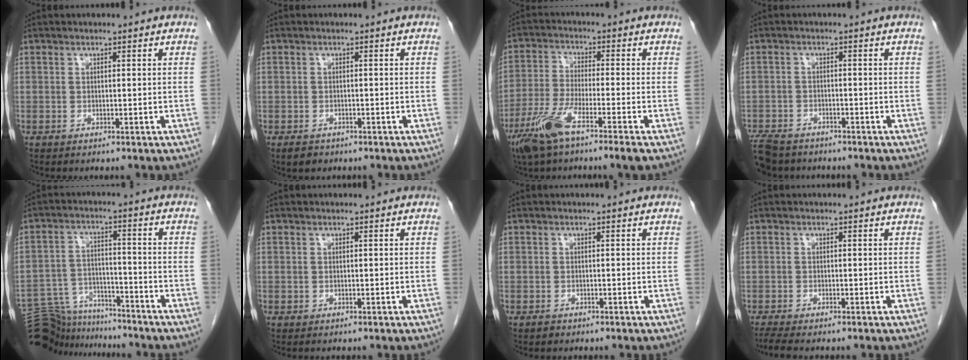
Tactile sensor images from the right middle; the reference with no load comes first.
{"total": 1.9, "force": [-1.4, 1.2, 0.5], "torque": [-0.012, 0.001, -0.018]}
{"total": 8.8, "force": [-5.4, -0.1, 6.9], "torque": [-0.146, -0.018, -0.108]}
{"total": 8.4, "force": [-7.0, 3.6, 2.9], "torque": [-0.065, -0.012, -0.114]}
{"total": 13.9, "force": [-13.3, 3.5, 2.0], "torque": [-0.044, 0.024, -0.209]}
{"total": 0.0}
{"total": 0.6, "force": [-0.5, 0.4, 0.1], "torque": [-0.001, 0.001, -0.009]}
{"total": 2.2, "force": [-2.0, -0.1, 1.0], "torque": [-0.025, -0.008, -0.038]}